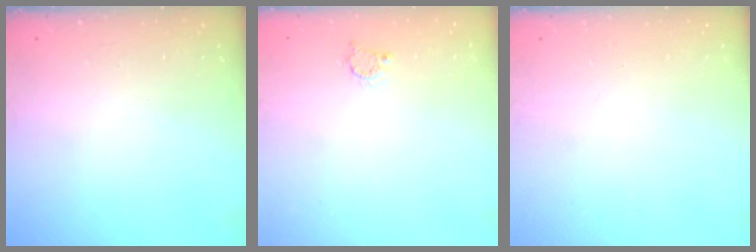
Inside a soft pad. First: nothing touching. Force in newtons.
{"total": 3.1, "press": 3.1, "slide": 0.4}
{"total": 0.0}